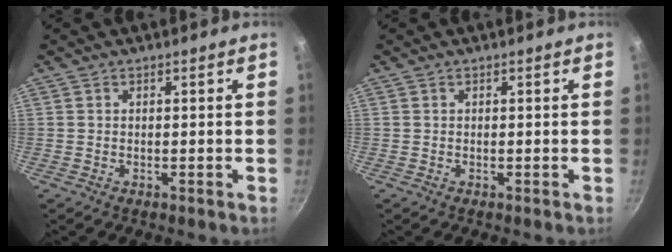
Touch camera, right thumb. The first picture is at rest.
{"total": 0.0}